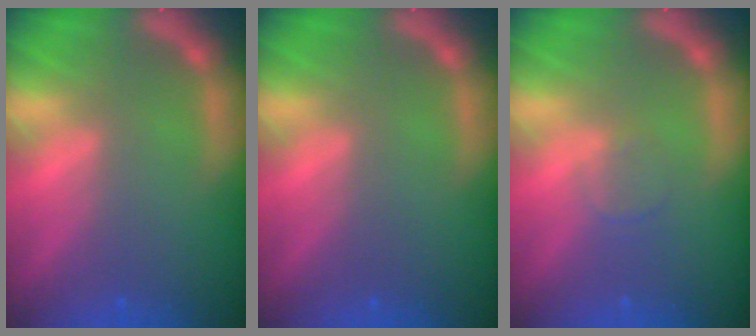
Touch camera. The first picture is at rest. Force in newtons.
{"total": 0.0}
{"total": 1.4}